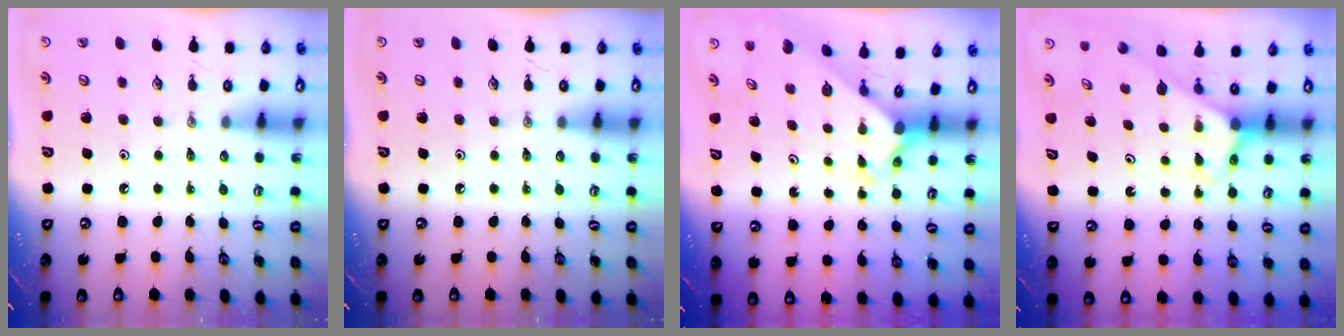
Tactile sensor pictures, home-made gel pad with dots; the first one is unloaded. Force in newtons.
{"total": 0.0}
{"total": 2.5, "press": 2.5, "slide": 0.2}
{"total": 2.5, "press": 2.5, "slide": 0.1}